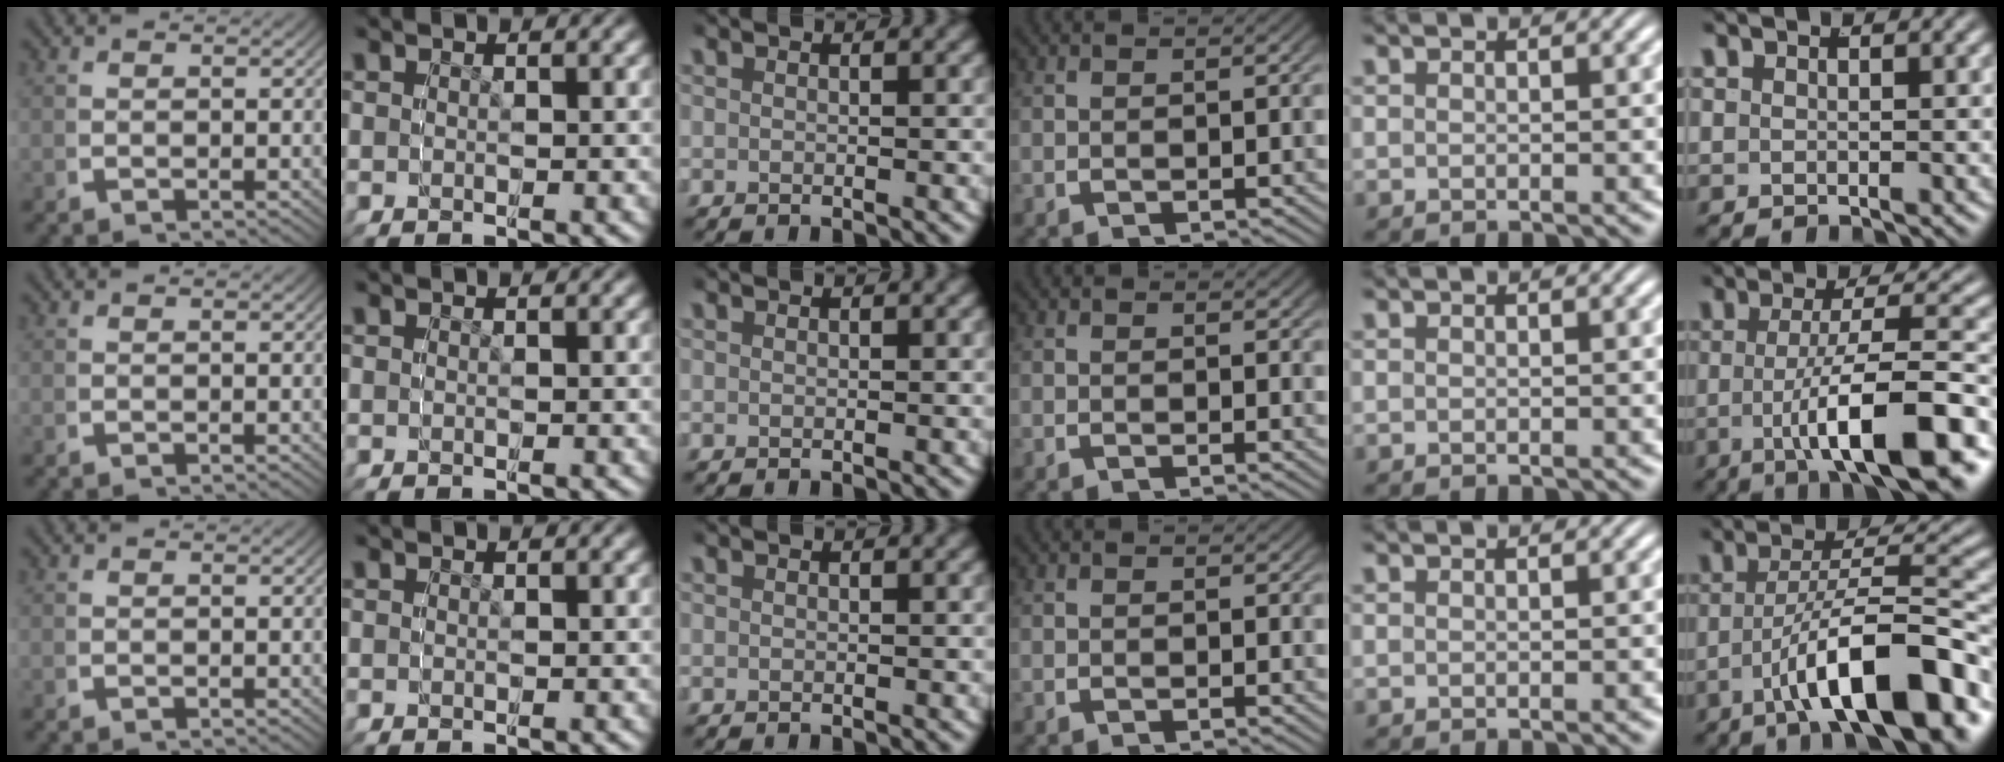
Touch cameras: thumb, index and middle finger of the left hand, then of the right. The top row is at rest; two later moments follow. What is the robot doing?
{"motion": "grasp_and_lifting", "object": "bottle"}